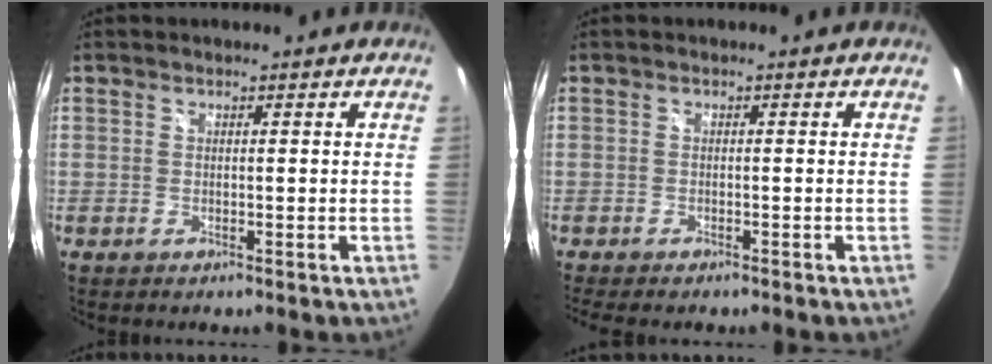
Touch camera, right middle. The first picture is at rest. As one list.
[{"total": 4.1, "force": [-3.4, 1.0, 2.1], "torque": [-0.043, -0.022, -0.055]}]